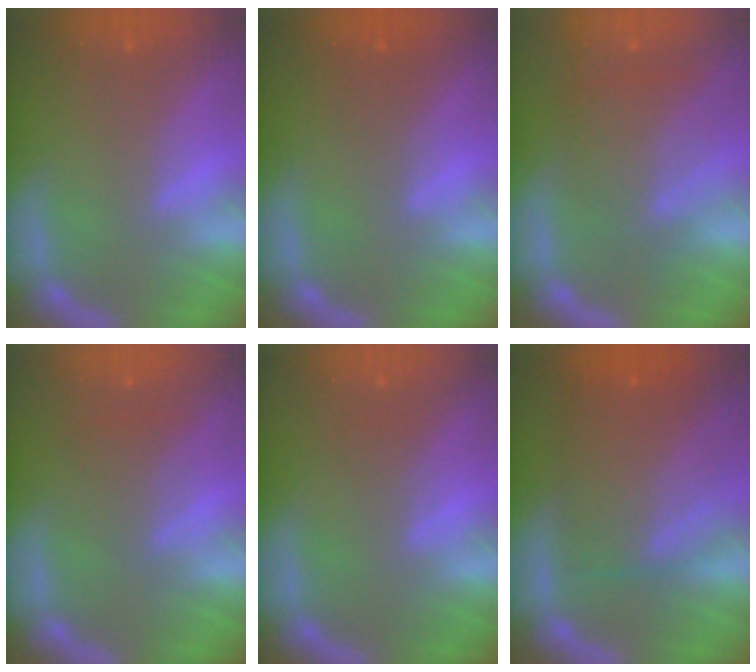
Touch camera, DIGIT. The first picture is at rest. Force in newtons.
{"total": 1.5}
{"total": 5.5}
{"total": 2.5}
{"total": 1.0}
{"total": 8.5}